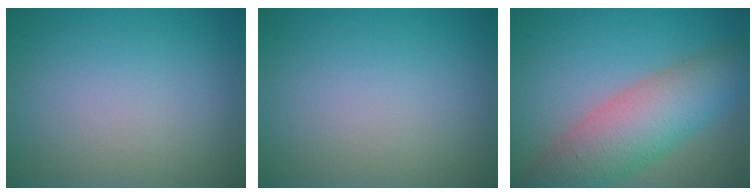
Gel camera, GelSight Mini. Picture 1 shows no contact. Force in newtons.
{"total": 0.0}
{"total": 8.1, "press": 8.1, "slide": 0.3}